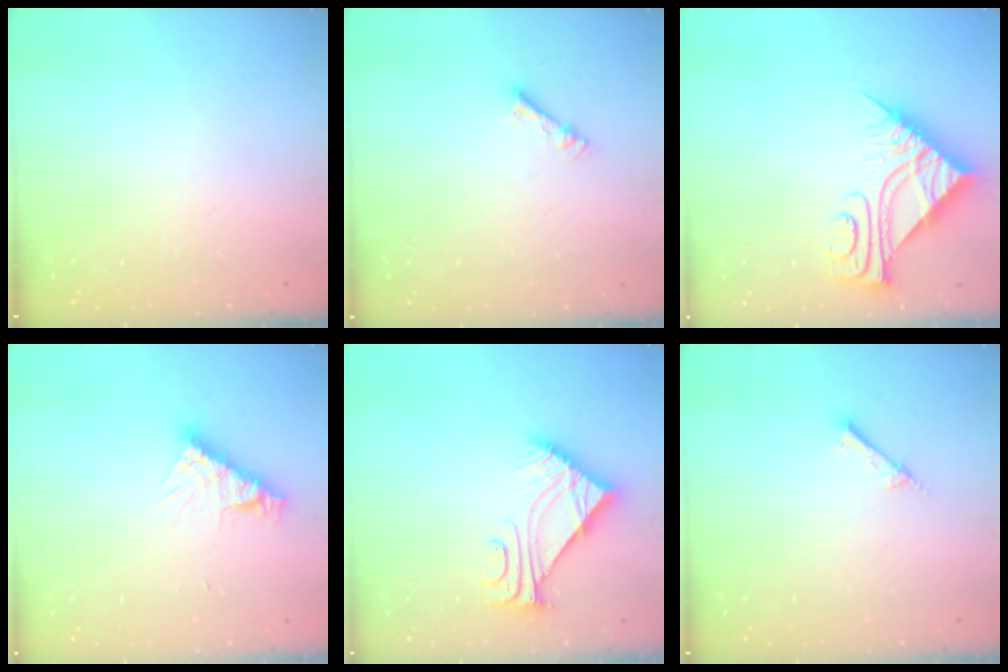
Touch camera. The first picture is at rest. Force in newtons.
{"total": 2.3, "press": 2.2, "slide": 0.4}
{"total": 9.0, "press": 9.0, "slide": 0.9}
{"total": 9.0, "press": 8.9, "slide": 0.8}
{"total": 8.9, "press": 8.9, "slide": 0.2}
{"total": 1.5, "press": 1.4, "slide": 0.2}